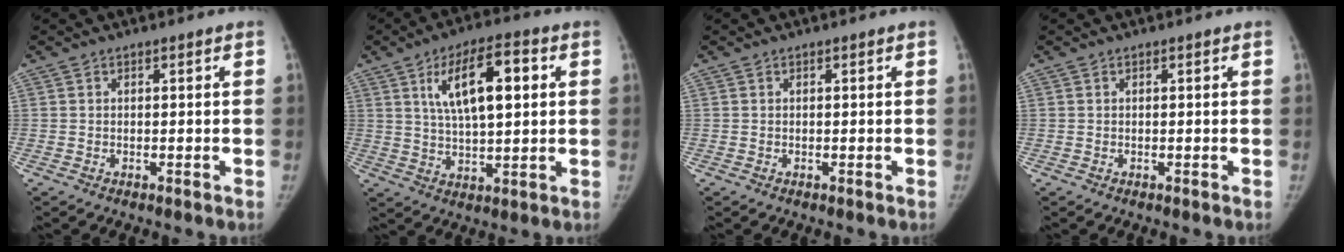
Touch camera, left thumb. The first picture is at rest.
{"total": 13.1, "force": [4.0, 5.2, 11.4], "torque": [-0.177, -0.001, 0.067]}
{"total": 0.0}
{"total": 0.0}